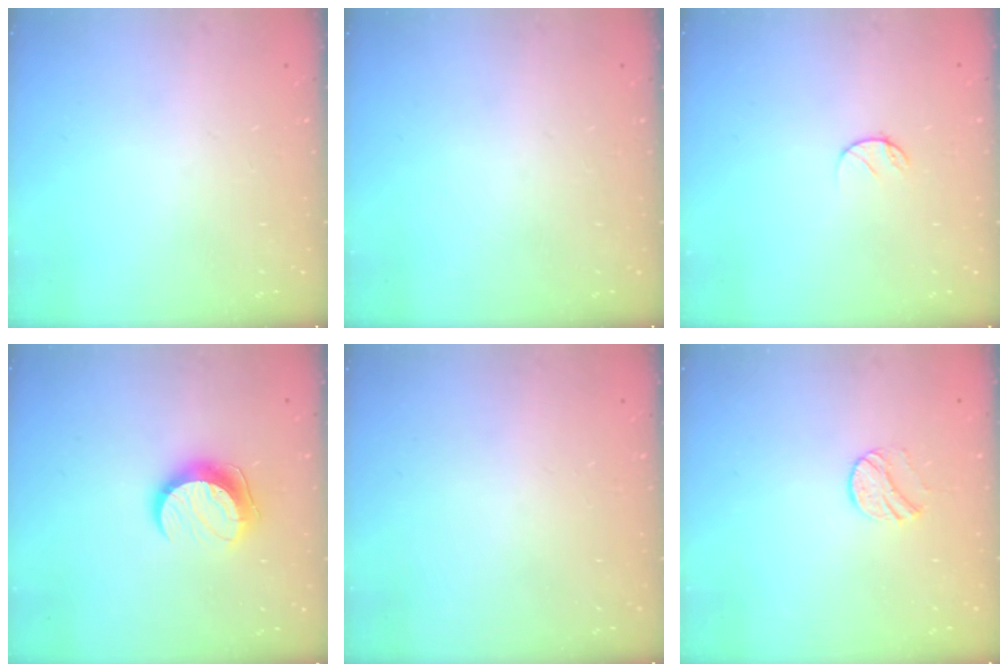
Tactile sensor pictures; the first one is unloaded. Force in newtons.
{"total": 0.0}
{"total": 4.3, "press": 4.3, "slide": 0.3}
{"total": 11.2, "press": 11.2, "slide": 1.0}
{"total": 0.7, "press": 0.7, "slide": 0.1}
{"total": 7.0, "press": 7.0, "slide": 0.6}